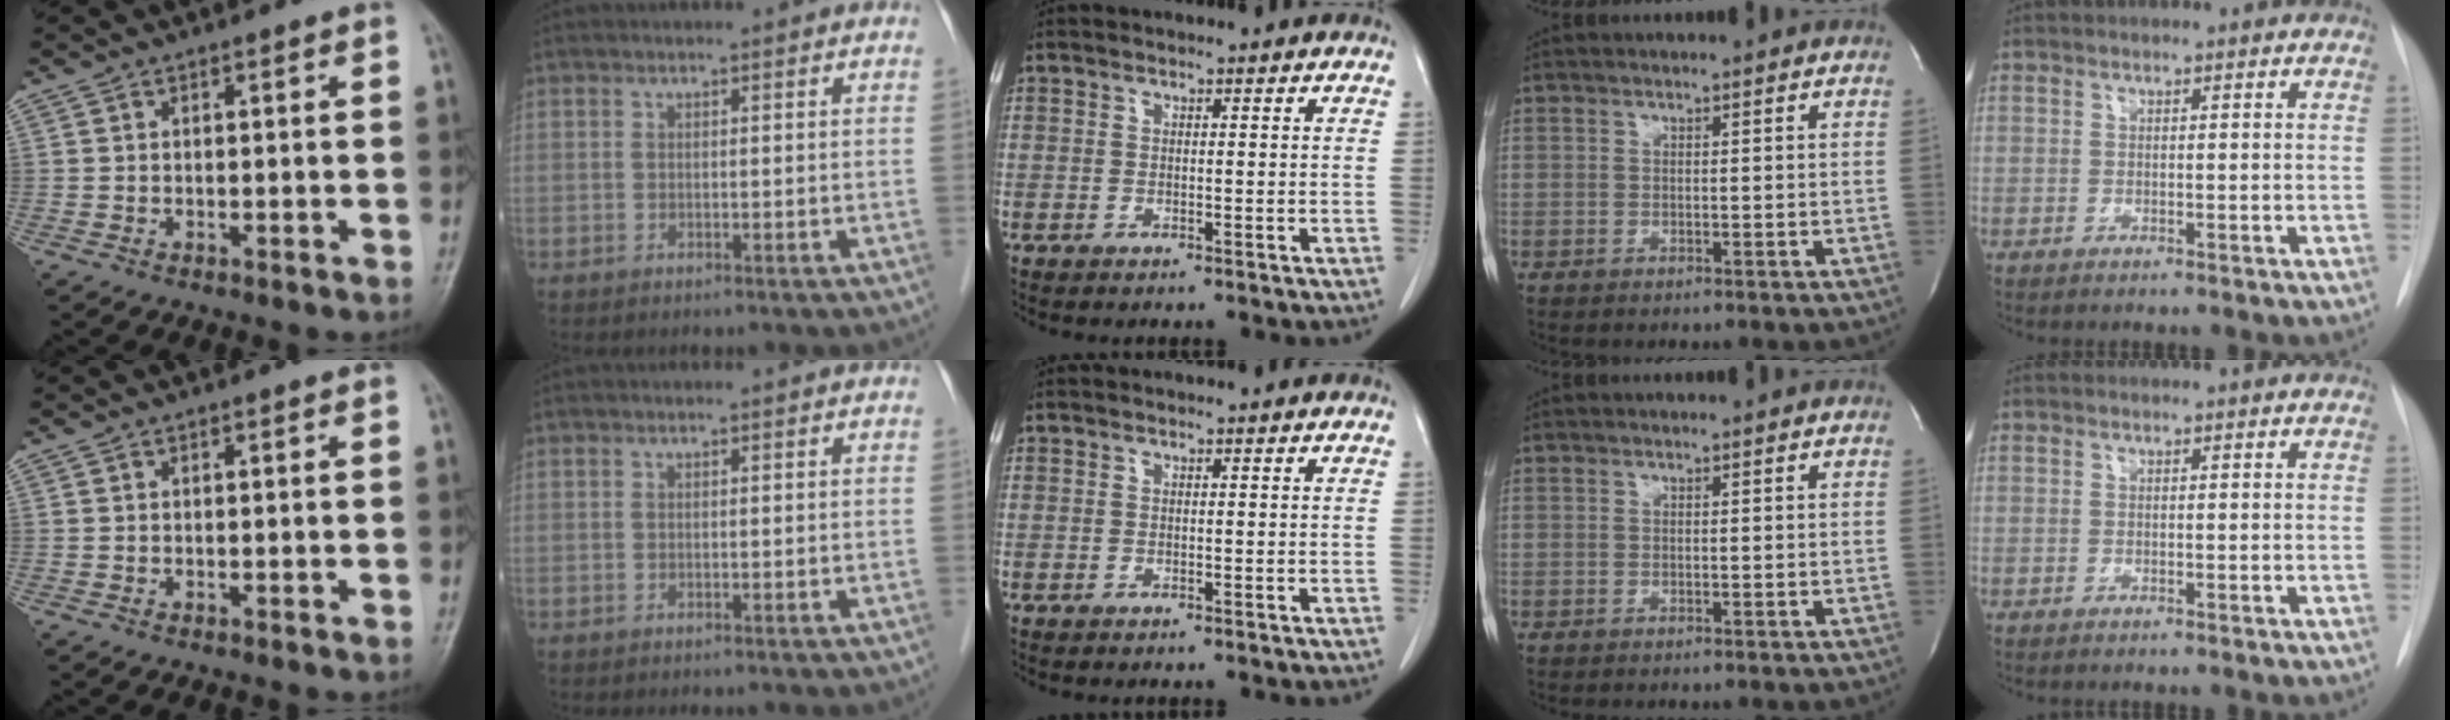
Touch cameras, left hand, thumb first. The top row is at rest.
{}